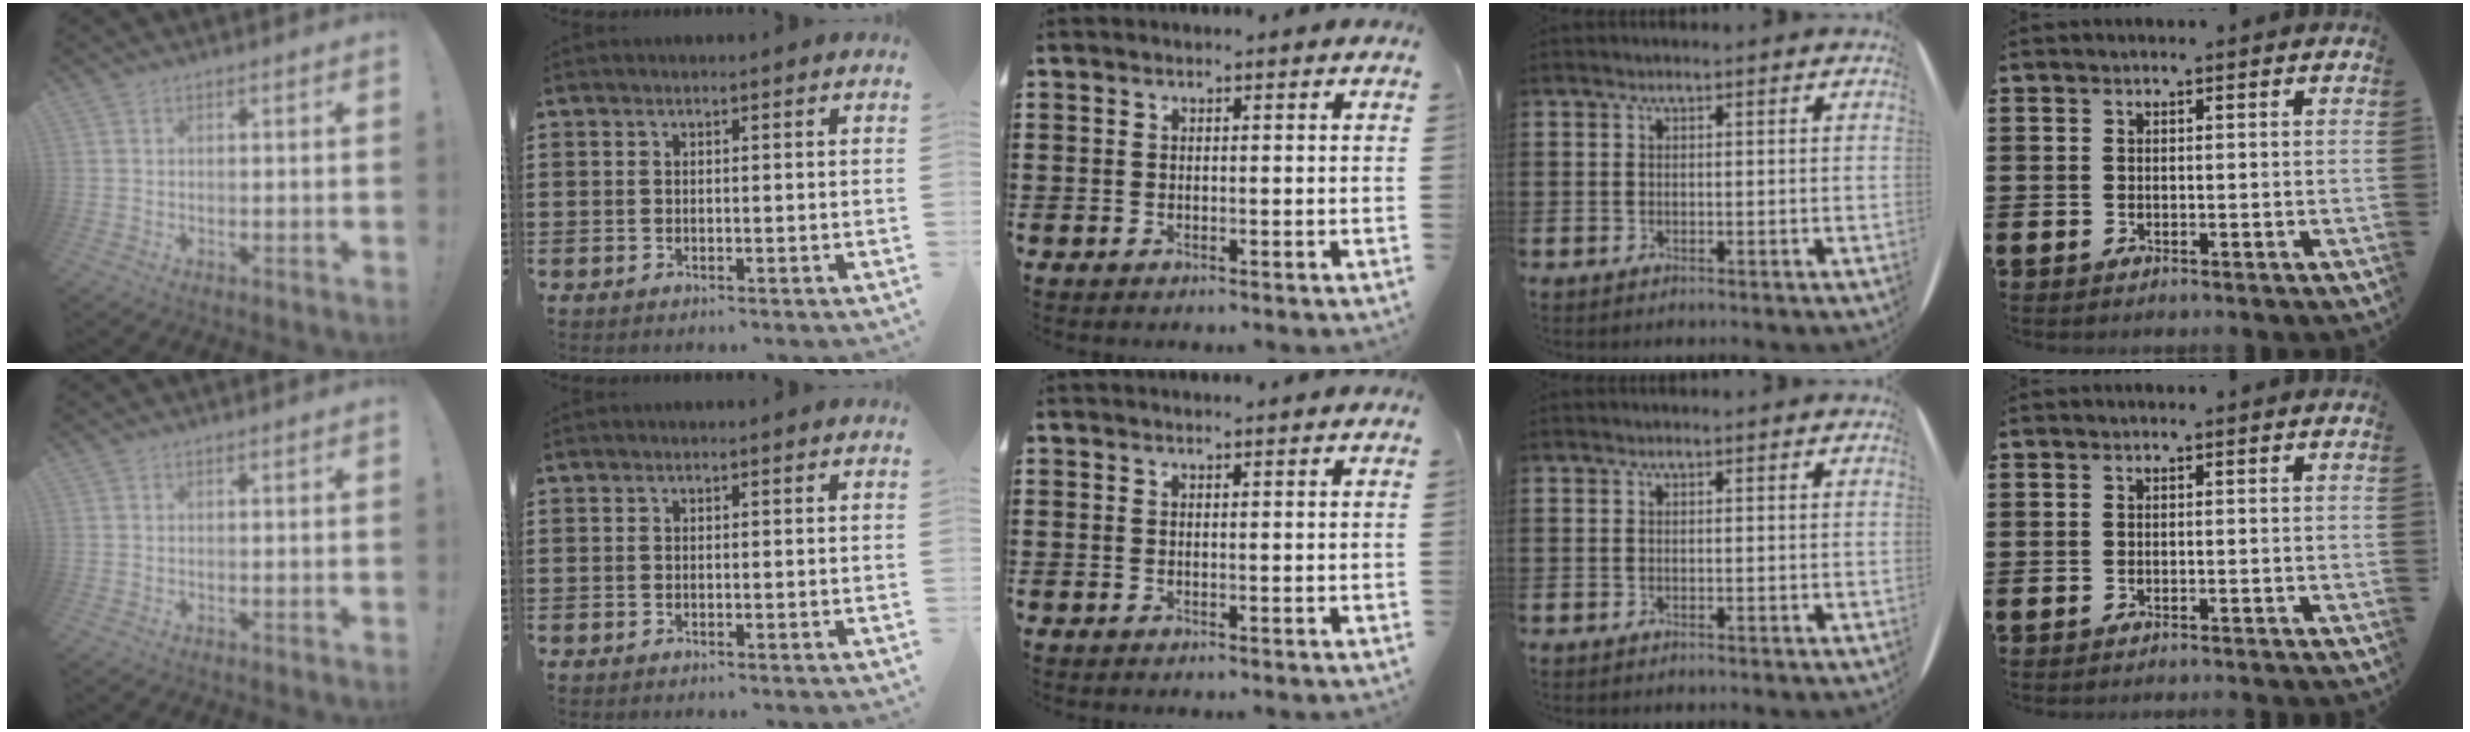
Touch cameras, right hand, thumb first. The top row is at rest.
{"middle": {"total": 0.7, "force": [0.7, 0.0, 0.0], "torque": [0.006, -0.006, 0.012]}}